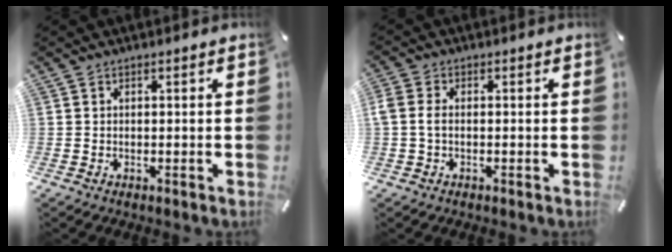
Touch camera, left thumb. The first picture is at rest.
{"total": 2.9, "force": [-0.4, 1.8, 2.3], "torque": [-0.055, 0.000, -0.010]}